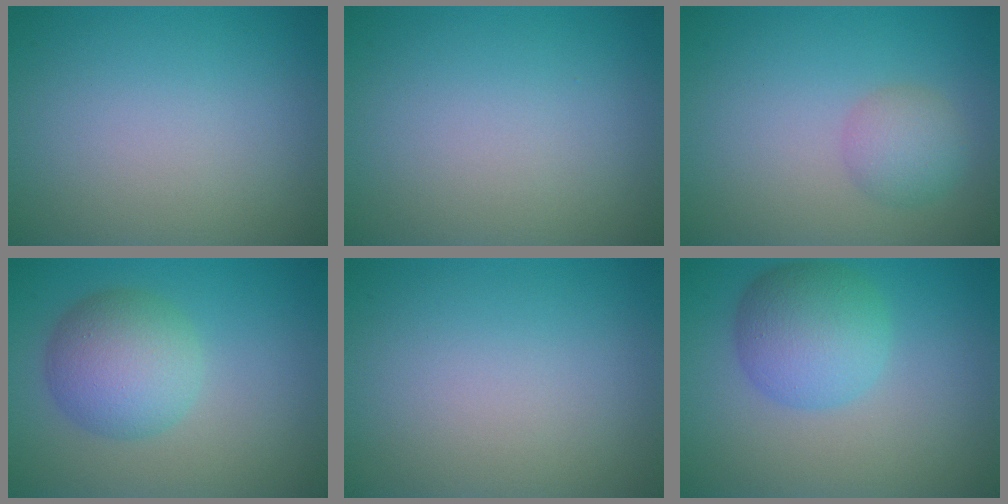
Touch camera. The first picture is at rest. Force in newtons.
{"total": 0.0}
{"total": 2.5, "press": 2.5, "slide": 0.0}
{"total": 5.4, "press": 5.4, "slide": 0.0}
{"total": 0.0}
{"total": 5.2, "press": 5.2, "slide": 0.1}